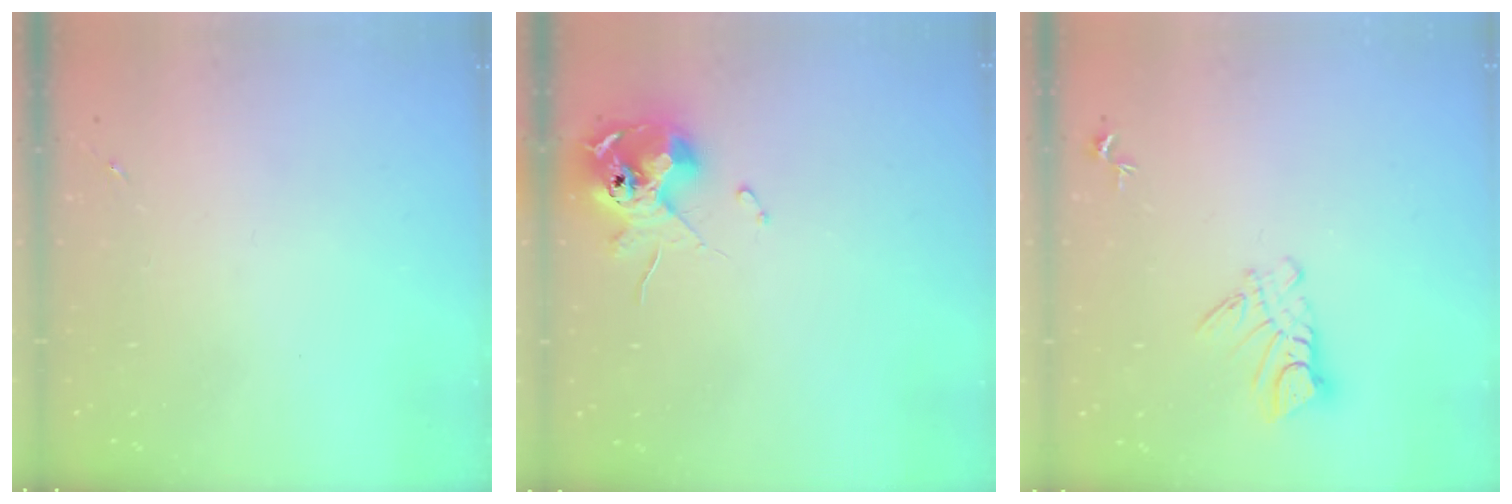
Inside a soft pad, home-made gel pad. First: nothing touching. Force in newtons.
{"total": 10.8, "press": 10.7, "slide": 1.7}
{"total": 8.0, "press": 8.0, "slide": 0.7}